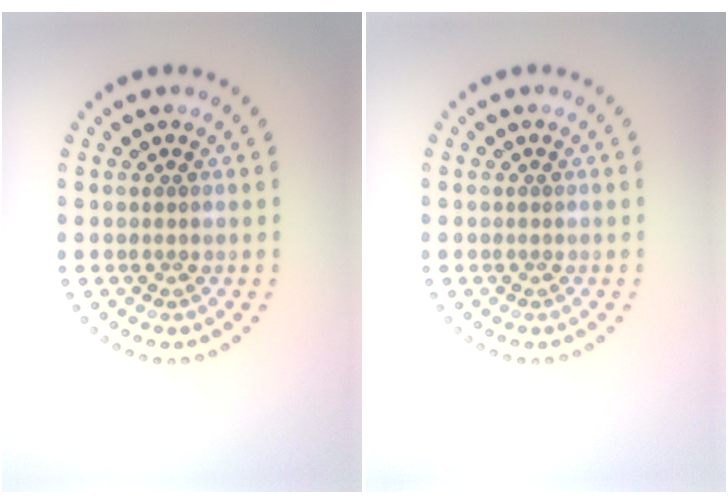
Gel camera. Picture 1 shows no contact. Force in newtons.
{"total": 0.0}